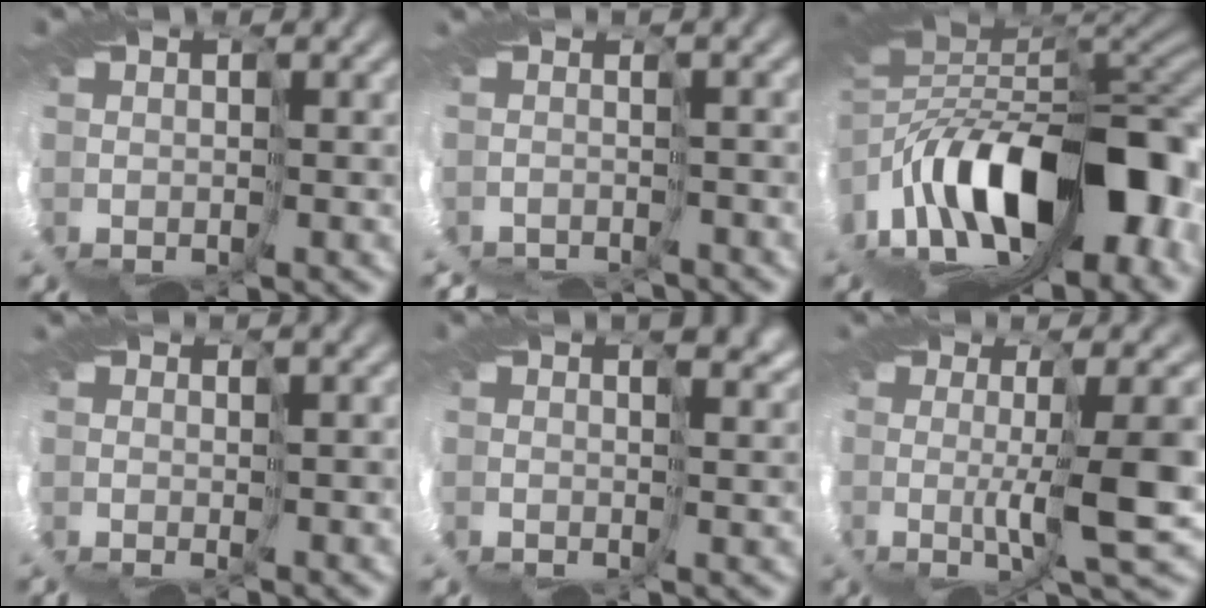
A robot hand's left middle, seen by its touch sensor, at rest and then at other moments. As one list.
[{"total": 6.1, "force": [-5.0, -2.2, -2.6], "torque": [0.049, -0.005, -0.053]}, {"total": 9.1, "force": [-0.8, 3.0, 8.6], "torque": [-0.128, 0.019, -0.014]}, {"total": 2.6, "force": [-0.4, -2.3, -1.0], "torque": [0.009, -0.005, 0.005]}, {"total": 1.8, "force": [1.5, -0.3, 0.9], "torque": [-0.017, -0.001, 0.033]}, {"total": 5.0, "force": [1.3, -3.5, 3.3], "torque": [-0.073, -0.014, 0.022]}]